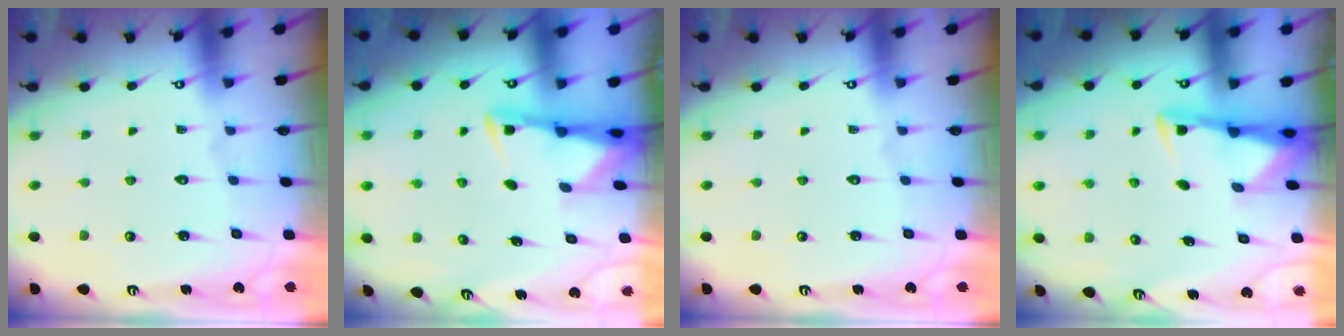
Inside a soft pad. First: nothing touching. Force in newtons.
{"total": 2.9, "press": 2.8, "slide": 0.7}
{"total": 0.0}
{"total": 2.9, "press": 2.9, "slide": 0.6}